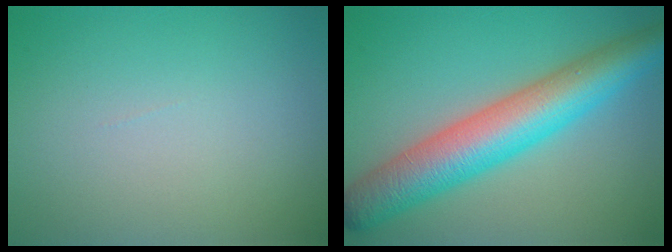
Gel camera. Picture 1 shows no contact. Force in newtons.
{"total": 8.7, "press": 8.7, "slide": 0.1}